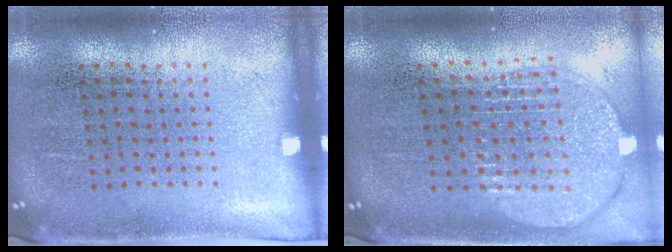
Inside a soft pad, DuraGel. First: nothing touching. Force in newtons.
{"total": 2.0, "press": 1.6, "slide": 1.1}